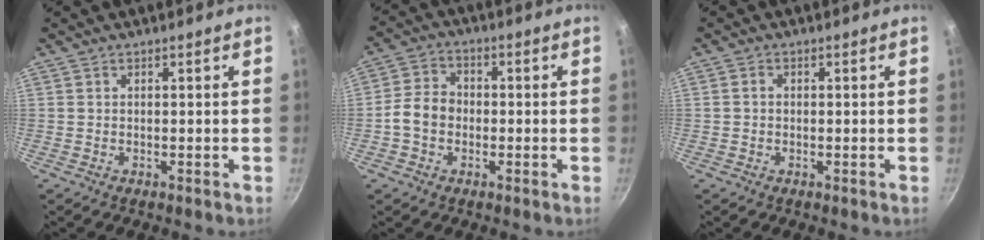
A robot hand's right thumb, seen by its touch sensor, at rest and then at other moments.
{"total": 6.4, "force": [-1.2, 5.2, 3.7], "torque": [-0.045, 0.023, -0.034]}
{"total": 1.1, "force": [-0.1, 1.0, 0.5], "torque": [-0.009, 0.005, -0.003]}